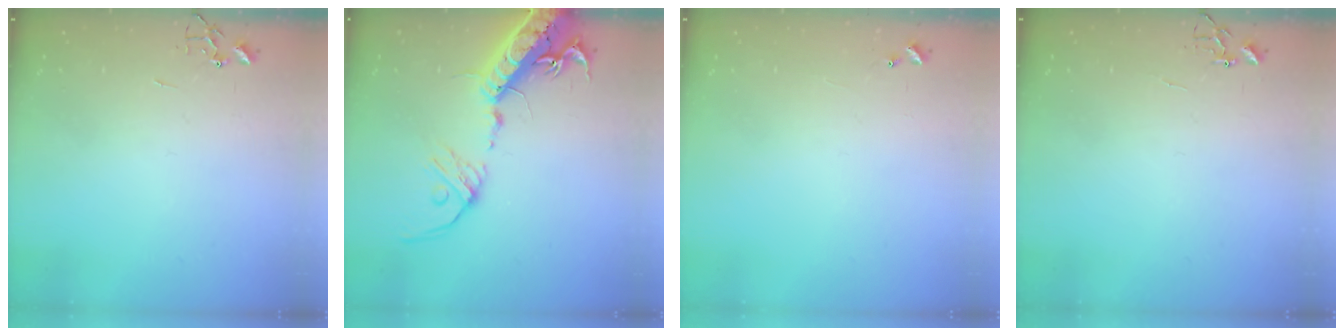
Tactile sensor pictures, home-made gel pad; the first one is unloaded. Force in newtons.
{"total": 22.8, "press": 22.5, "slide": 3.8}
{"total": 3.7, "press": 3.7, "slide": 0.4}
{"total": 4.3, "press": 4.3, "slide": 0.4}